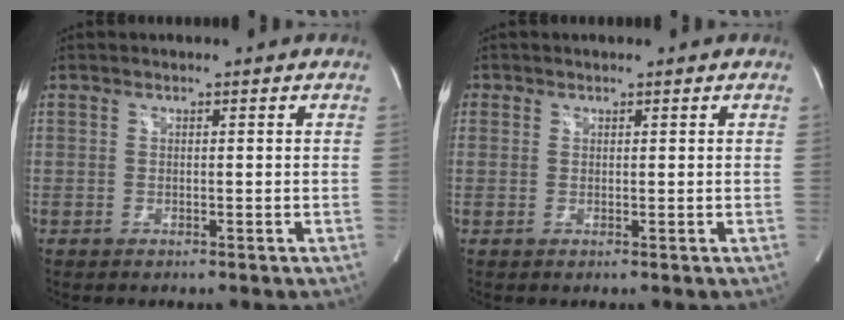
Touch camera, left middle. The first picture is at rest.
{"total": 0.9, "force": [0.4, 0.8, 0.0], "torque": [0.009, 0.002, 0.005]}